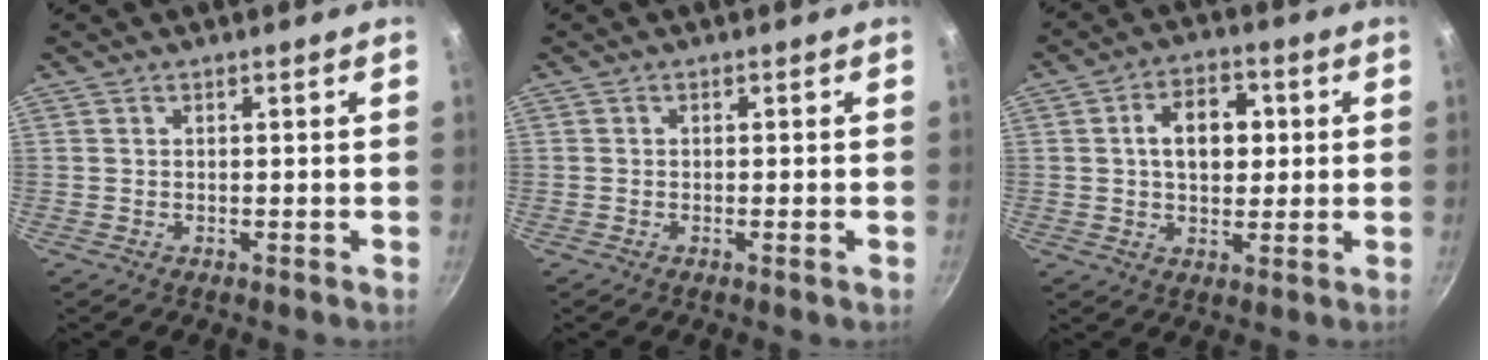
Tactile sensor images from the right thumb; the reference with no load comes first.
{"total": 1.0, "force": [-0.4, 0.0, 0.9], "torque": [-0.021, 0.002, -0.008]}
{"total": 9.3, "force": [1.4, 6.3, 6.7], "torque": [-0.076, 0.010, 0.015]}